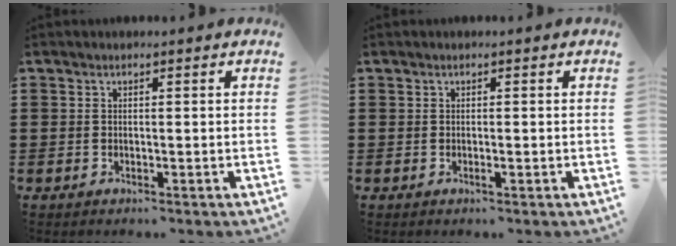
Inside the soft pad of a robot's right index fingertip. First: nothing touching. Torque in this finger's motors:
{"motor_torque": [-0.22, 0.30, 0.04, 0.00]}